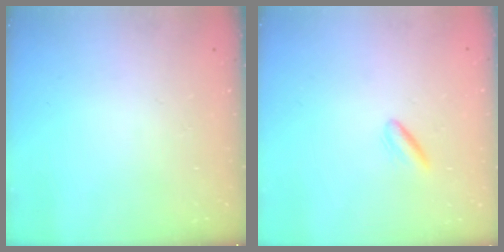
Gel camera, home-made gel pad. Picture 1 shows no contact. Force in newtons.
{"total": 2.1, "press": 1.9, "slide": 0.9}